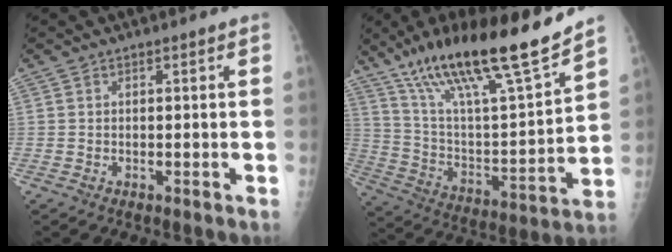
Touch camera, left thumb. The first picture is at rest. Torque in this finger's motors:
{"motor_torque": [0.37, 0.26, 1.49, -1.28, 0.20]}